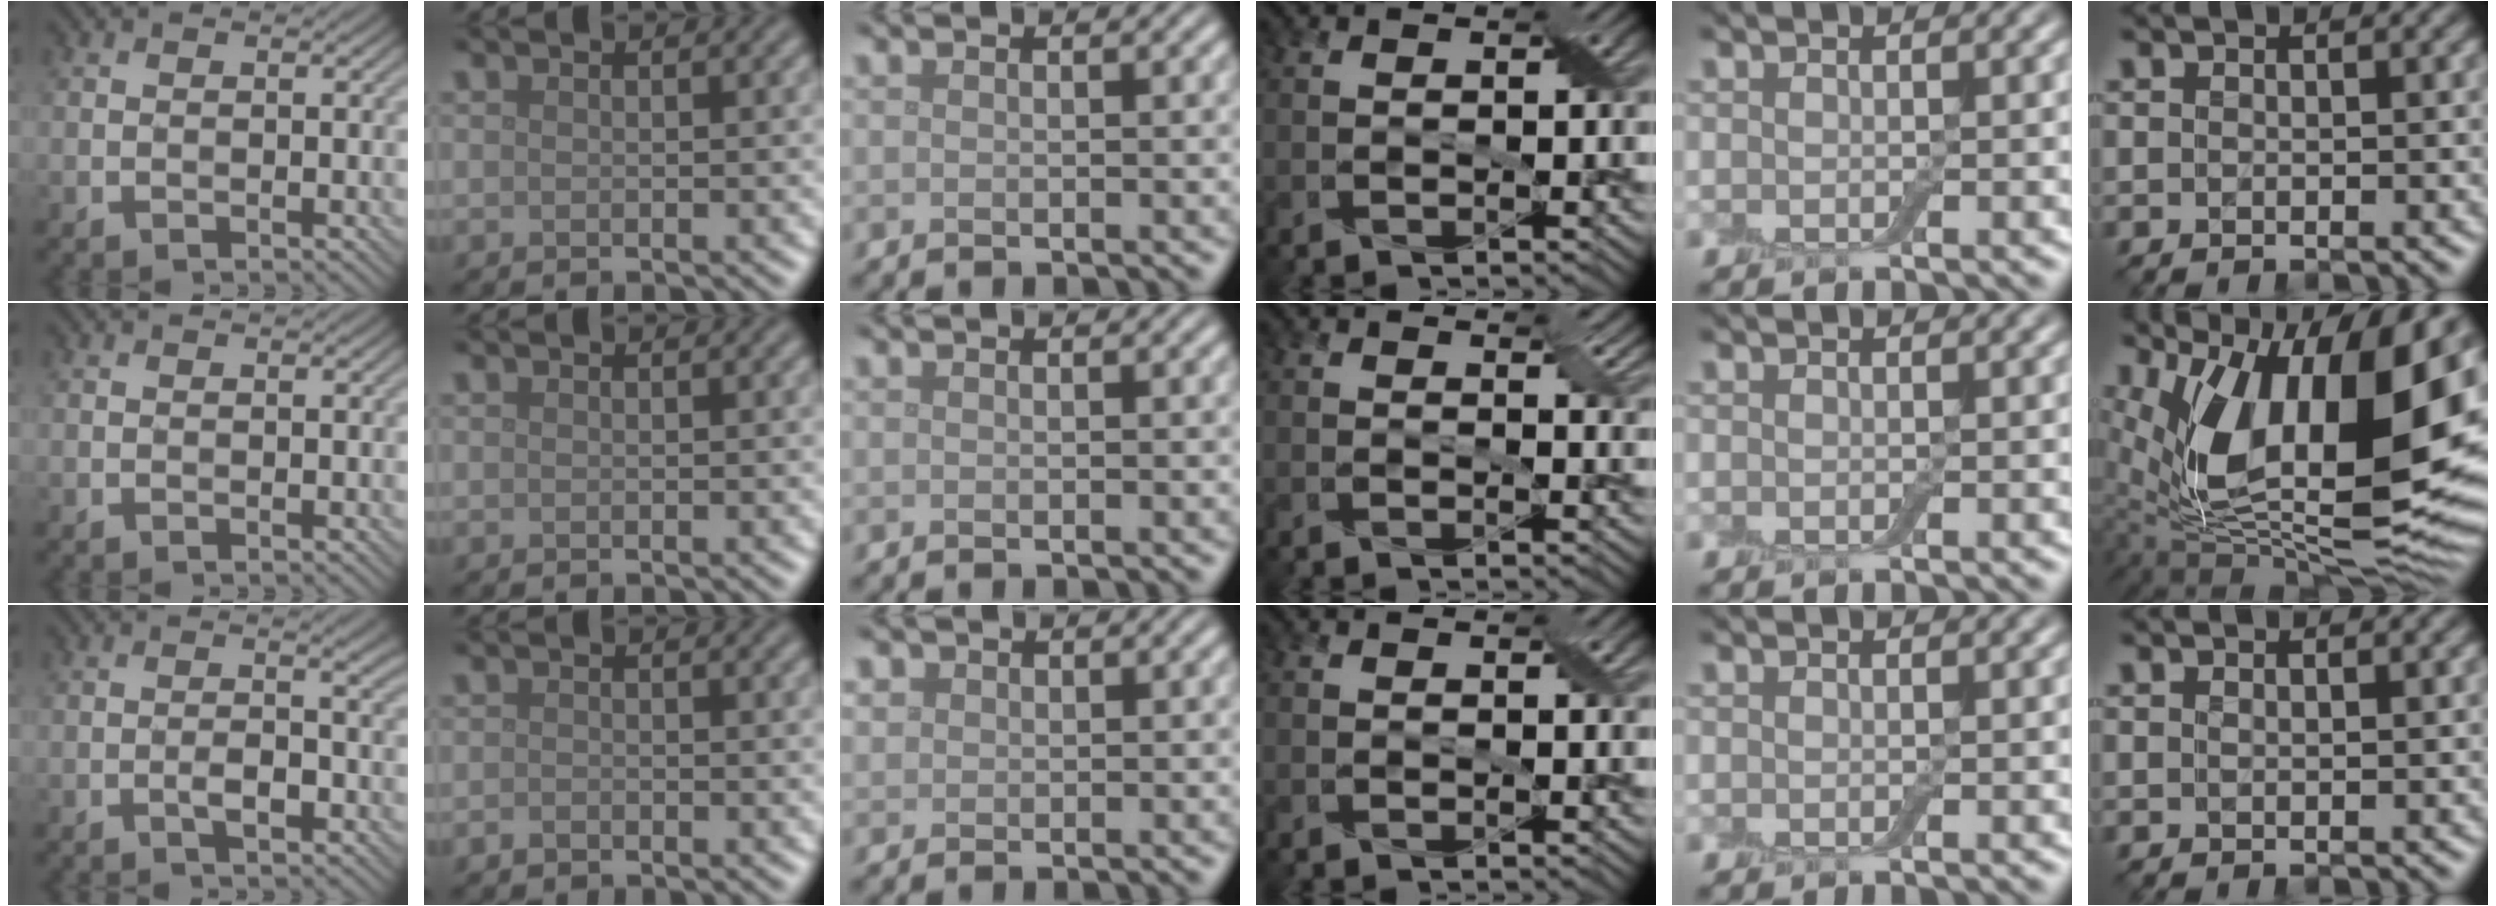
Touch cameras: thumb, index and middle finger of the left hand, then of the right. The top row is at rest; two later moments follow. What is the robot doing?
{"motion": "peel", "object": "adhesive wrap"}